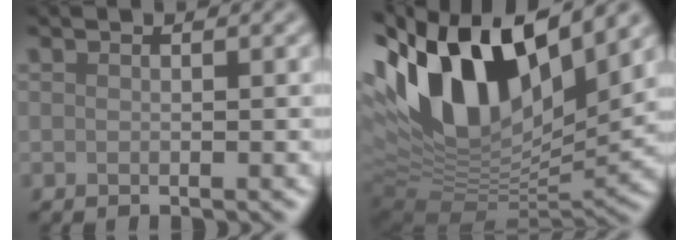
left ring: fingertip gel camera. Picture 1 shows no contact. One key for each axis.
{"total": 15.8, "fx": 5.6, "fy": 7.8, "fz": 12.5, "tx": -0.244, "ty": 0.022, "tz": 0.100}